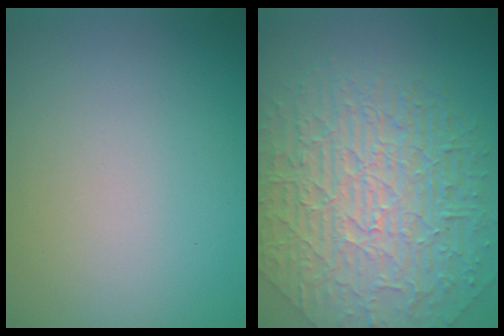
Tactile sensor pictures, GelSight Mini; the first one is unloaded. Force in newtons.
{"total": 9.1, "press": 6.8, "slide": 6.0}